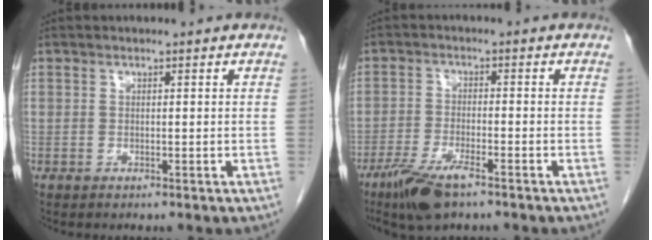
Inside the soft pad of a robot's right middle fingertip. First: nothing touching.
{"total": 7.4, "force": [-5.1, 1.5, 5.2], "torque": [-0.105, -0.015, -0.090]}